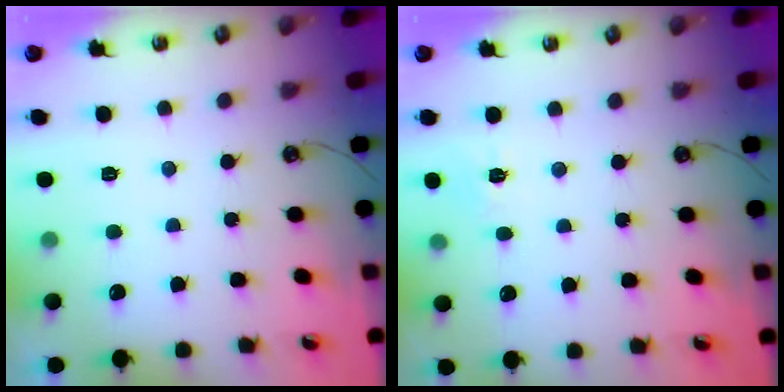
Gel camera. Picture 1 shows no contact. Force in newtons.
{"total": 5.1, "press": 5.0, "slide": 0.7}